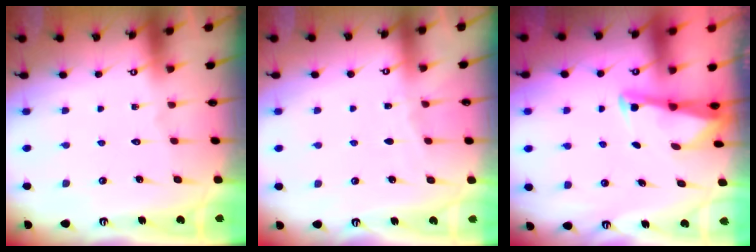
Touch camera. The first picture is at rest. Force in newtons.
{"total": 2.2, "press": 2.1, "slide": 0.4}
{"total": 2.9, "press": 2.9, "slide": 0.2}